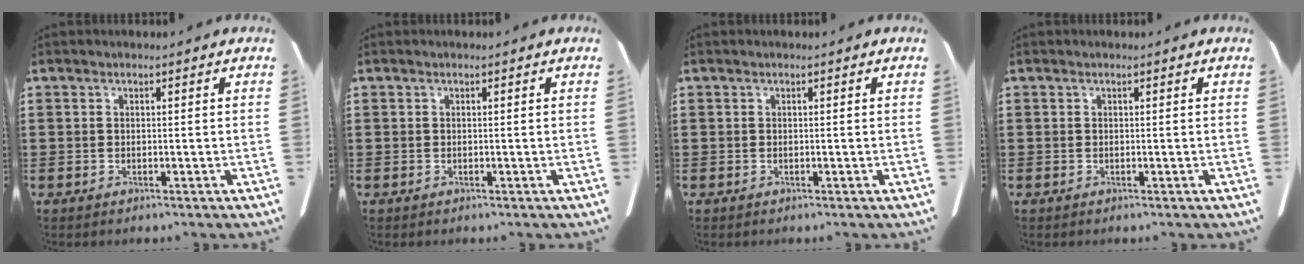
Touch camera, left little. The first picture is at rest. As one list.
[{"total": 0.0}, {"total": 0.0}, {"total": 0.0}]